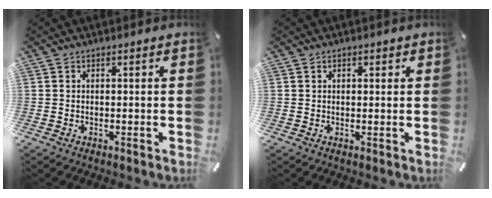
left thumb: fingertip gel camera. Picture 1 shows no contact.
{"total": 0.9, "force": [0.3, 0.8, 0.4], "torque": [-0.008, 0.005, 0.005]}